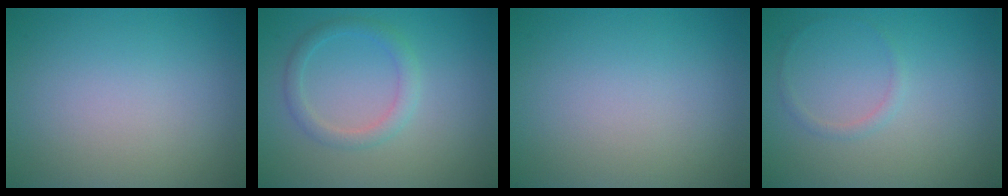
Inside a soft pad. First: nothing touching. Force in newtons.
{"total": 2.0, "press": 2.0, "slide": 0.0}
{"total": 0.0}
{"total": 0.8, "press": 0.8, "slide": 0.1}